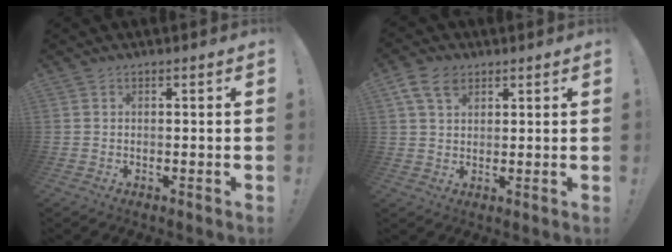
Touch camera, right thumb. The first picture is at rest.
{"total": 7.6, "force": [3.9, 4.9, 4.3], "torque": [-0.079, -0.001, 0.076]}